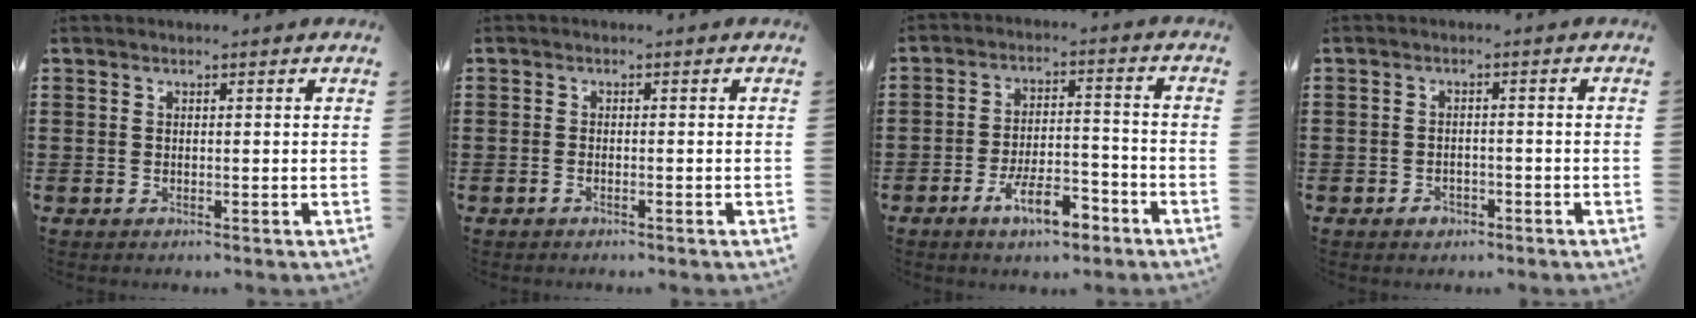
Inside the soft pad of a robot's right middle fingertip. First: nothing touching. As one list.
[{"total": 0.7, "force": [-0.5, 0.1, 0.5], "torque": [-0.010, -0.003, -0.009]}, {"total": 8.0, "force": [-5.2, 2.7, 5.5], "torque": [-0.096, 0.009, -0.092]}, {"total": 1.6, "force": [-1.1, 1.0, 0.5], "torque": [-0.013, 0.000, -0.024]}]